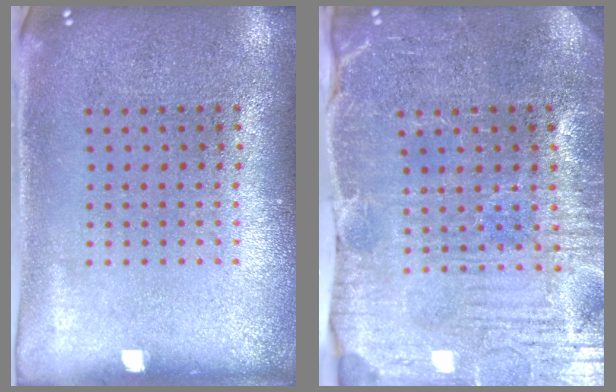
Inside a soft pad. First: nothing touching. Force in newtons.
{"total": 3.9, "press": 3.9, "slide": 0.4}